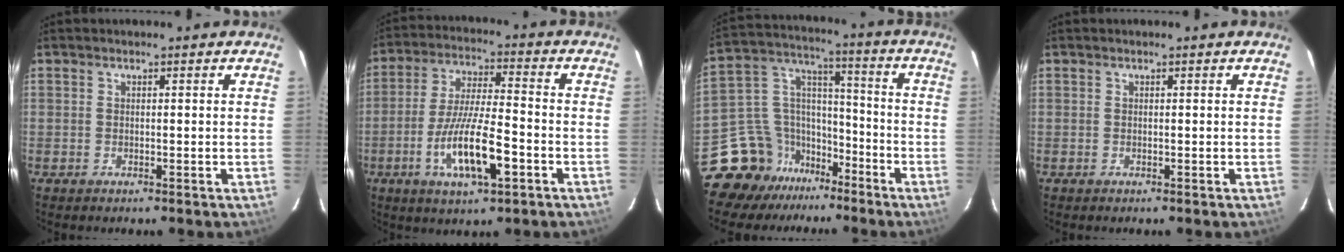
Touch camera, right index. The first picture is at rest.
{"total": 13.1, "force": [-5.1, 2.9, 11.7], "torque": [-0.232, -0.012, -0.090]}
{"total": 13.9, "force": [-10.4, 8.8, 2.5], "torque": [-0.077, 0.074, -0.176]}
{"total": 0.0}